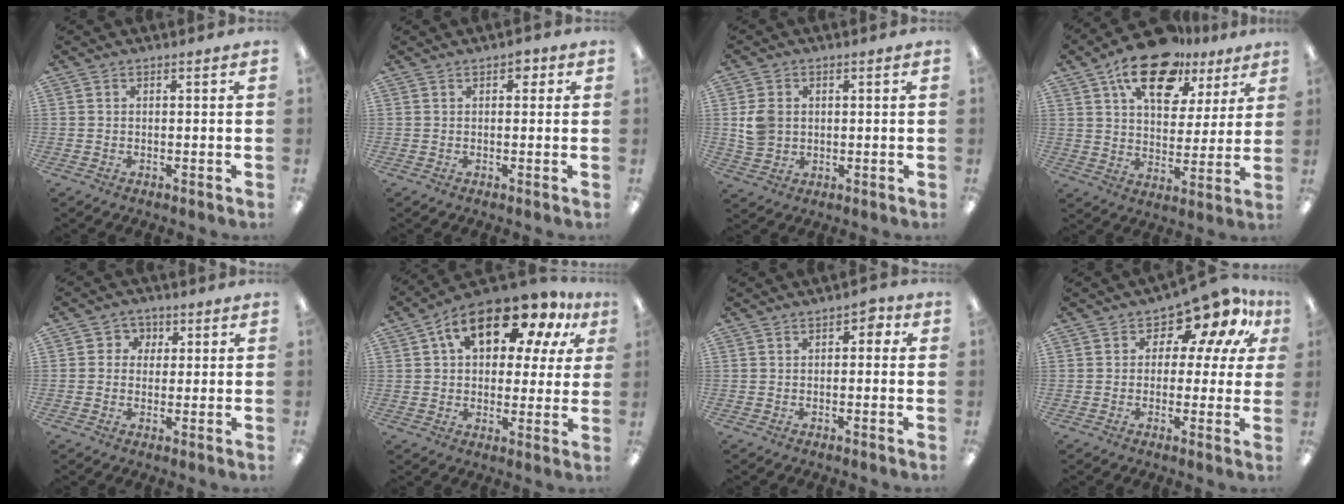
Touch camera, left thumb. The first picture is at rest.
{"total": 2.3, "force": [0.9, 1.5, 1.5], "torque": [-0.015, 0.000, 0.011]}
{"total": 5.9, "force": [0.8, 5.0, 3.1], "torque": [-0.053, 0.003, 0.015]}
{"total": 18.1, "force": [11.7, 9.3, 10.2], "torque": [-0.162, -0.055, 0.202]}
{"total": 3.6, "force": [0.1, 3.6, 0.7], "torque": [-0.017, 0.009, -0.002]}
{"total": 17.2, "force": [9.4, 8.8, 11.5], "torque": [-0.183, -0.032, 0.158]}
{"total": 2.0, "force": [-0.4, 1.4, 1.3], "torque": [-0.018, 0.005, -0.011]}
{"total": 9.8, "force": [6.3, 5.0, 5.5], "torque": [-0.083, -0.048, 0.112]}